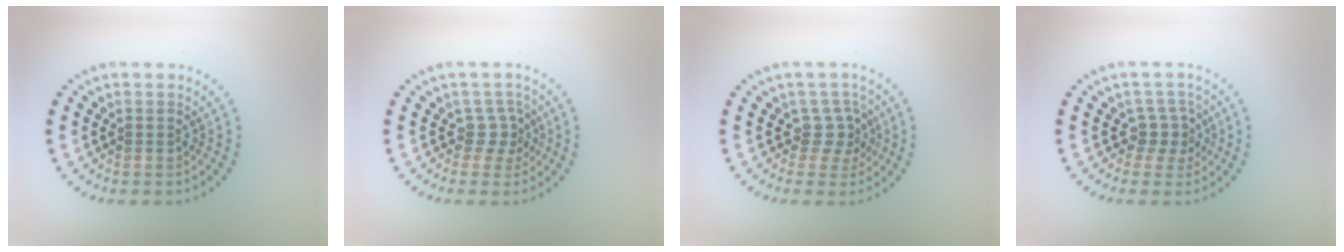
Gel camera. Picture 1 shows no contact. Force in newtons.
{"total": 1.8, "press": 1.3, "slide": 1.3}
{"total": 2.1, "press": 1.5, "slide": 1.5}
{"total": 2.2, "press": 1.6, "slide": 1.5}